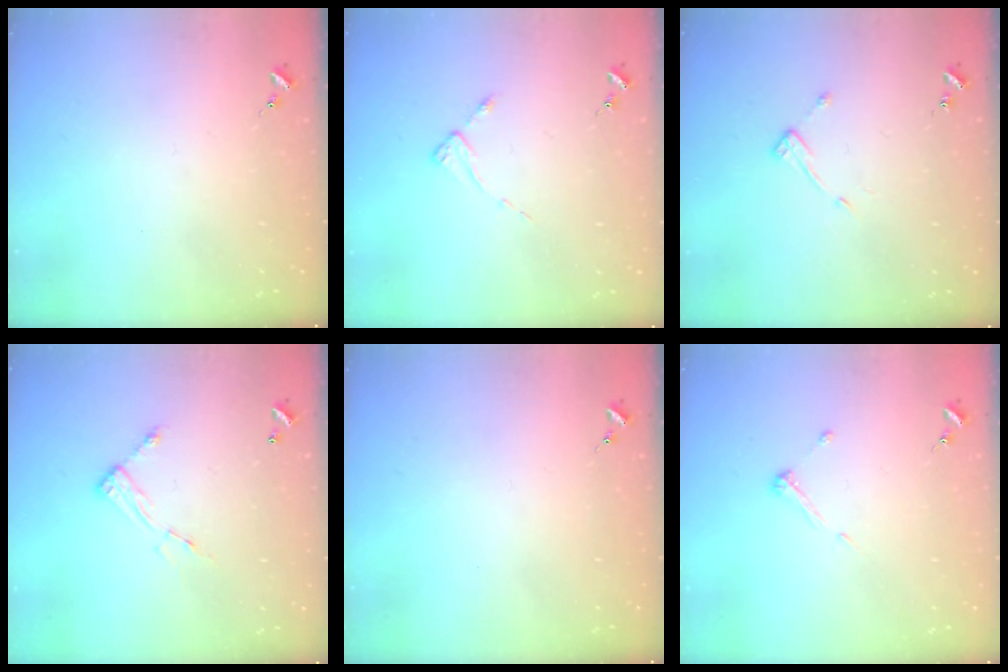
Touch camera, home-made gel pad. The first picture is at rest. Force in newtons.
{"total": 2.2, "press": 2.2, "slide": 0.4}
{"total": 7.1, "press": 7.1, "slide": 0.5}
{"total": 7.5, "press": 7.5, "slide": 0.3}
{"total": 0.0}
{"total": 4.3, "press": 4.3, "slide": 0.2}